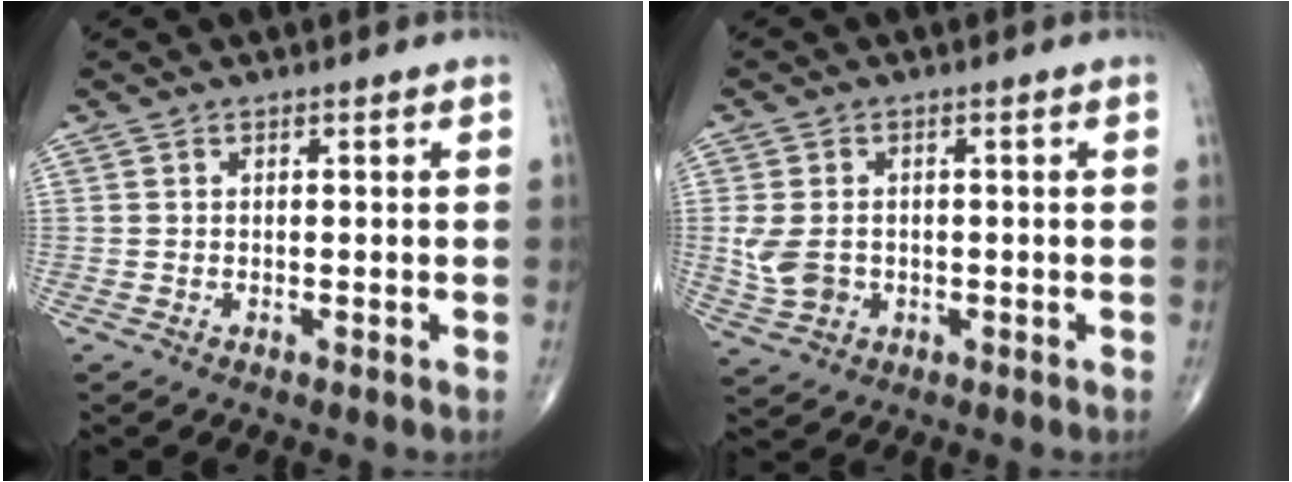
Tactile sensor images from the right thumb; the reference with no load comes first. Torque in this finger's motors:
{"motor_torque": [0.05, 0.23, 0.63, -0.34, 0.09]}